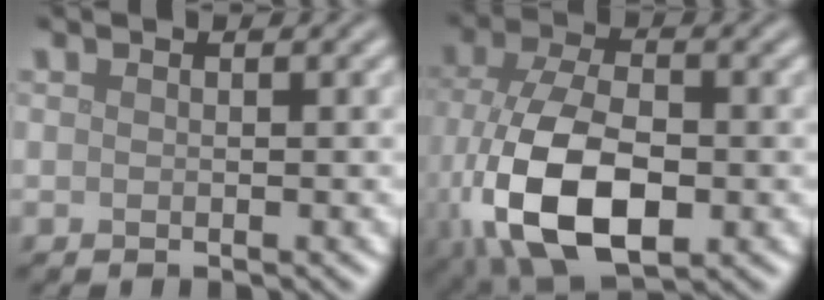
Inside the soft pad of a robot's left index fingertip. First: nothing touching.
{"total": 12.3, "force": [-3.5, 6.8, 9.6], "torque": [-0.216, -0.023, -0.064]}